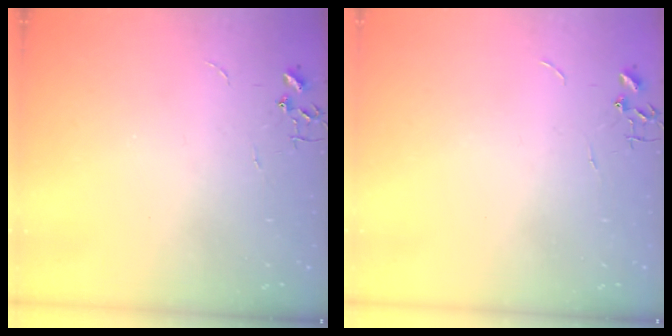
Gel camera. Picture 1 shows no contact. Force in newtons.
{"total": 0.0}